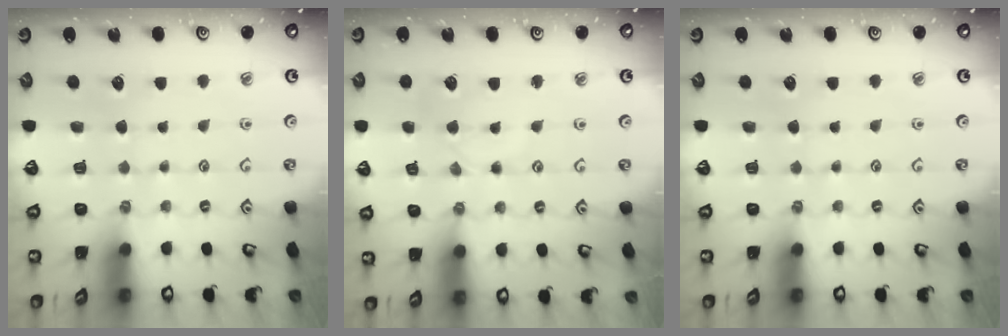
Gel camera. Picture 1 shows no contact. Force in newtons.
{"total": 3.0, "press": 3.0, "slide": 0.4}
{"total": 0.0}